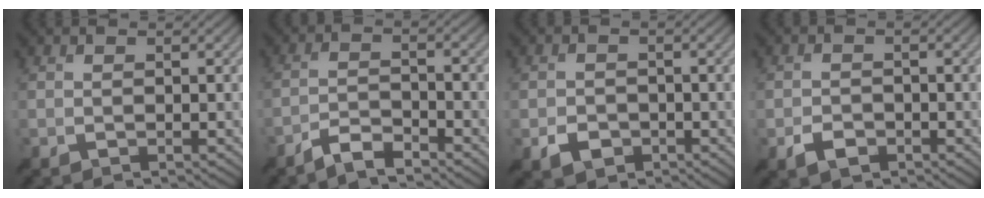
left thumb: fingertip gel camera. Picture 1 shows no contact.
{"total": 3.8, "force": [-3.2, 0.8, 1.9], "torque": [-0.037, 0.002, -0.069]}
{"total": 2.9, "force": [-1.5, 2.1, 1.3], "torque": [-0.023, -0.006, -0.028]}
{"total": 2.6, "force": [-1.5, 1.6, 1.4], "torque": [-0.025, -0.003, -0.028]}